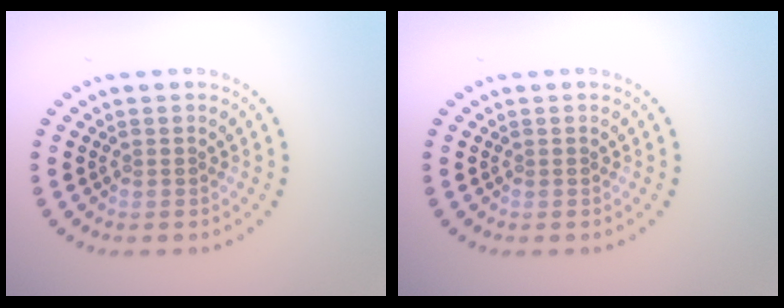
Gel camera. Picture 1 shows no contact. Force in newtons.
{"total": 0.0}